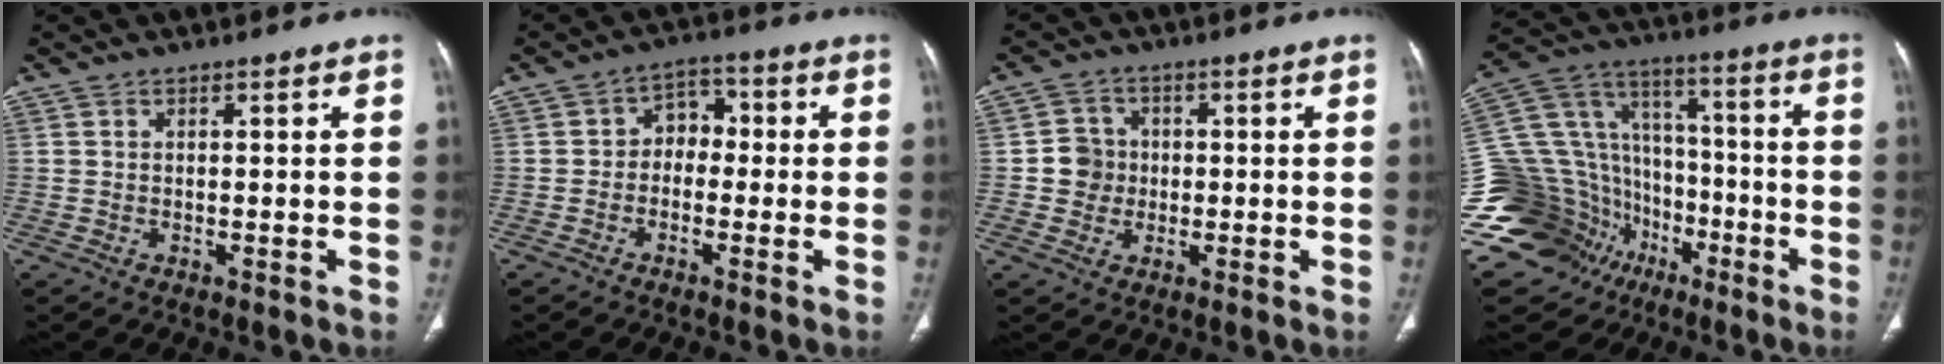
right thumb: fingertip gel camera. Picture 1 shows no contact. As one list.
[{"total": 5.3, "force": [-0.8, 4.2, 3.1], "torque": [-0.018, 0.028, -0.030]}, {"total": 4.8, "force": [0.2, 4.8, 0.1], "torque": [0.024, 0.011, -0.003]}, {"total": 32.0, "force": [-14.0, 24.2, 15.6], "torque": [-0.357, 0.095, -0.233]}]